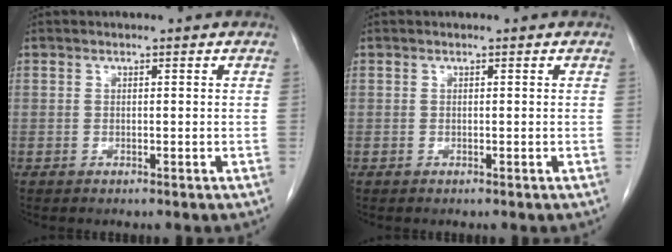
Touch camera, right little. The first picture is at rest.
{"total": 0.0}